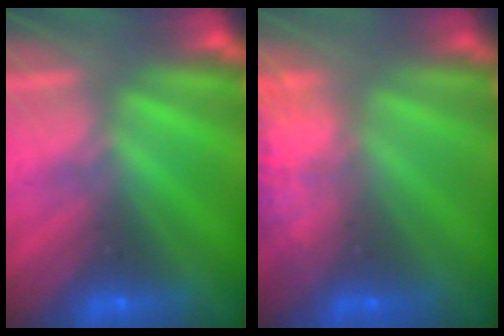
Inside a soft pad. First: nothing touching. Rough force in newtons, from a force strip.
{"total": 7.2}